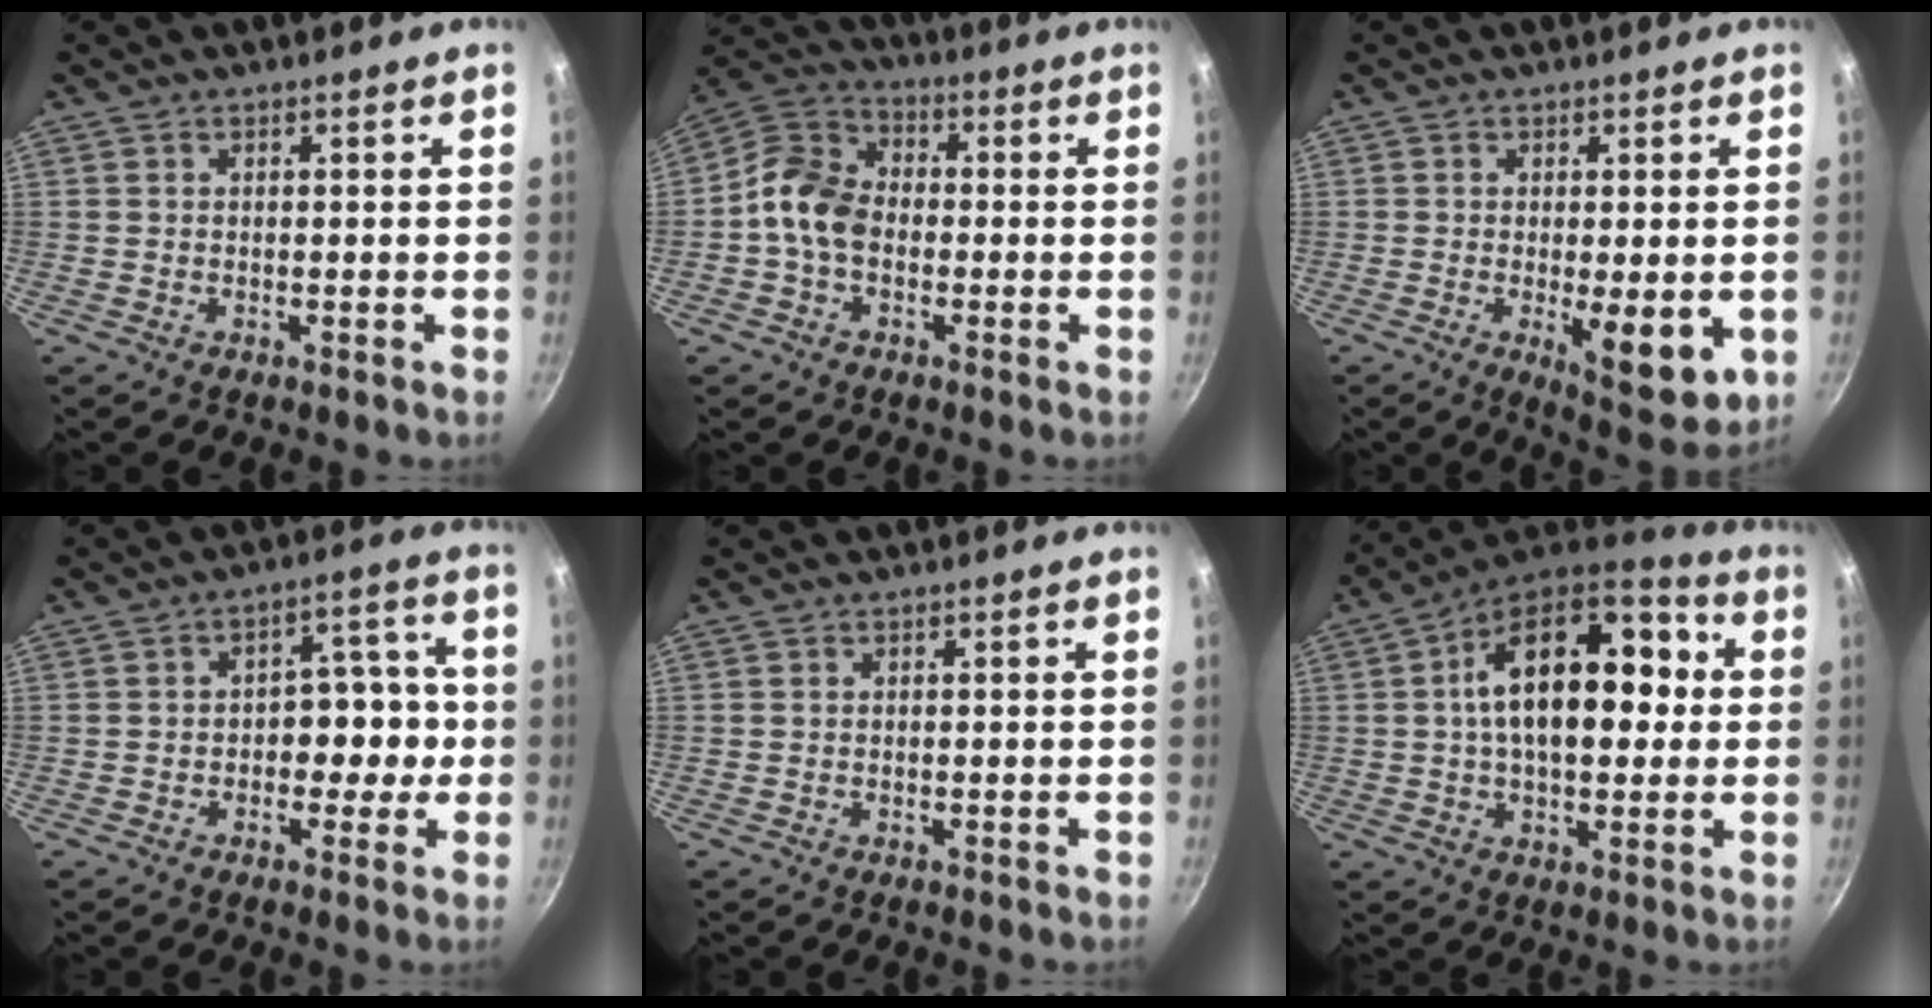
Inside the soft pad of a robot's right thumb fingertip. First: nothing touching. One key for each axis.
{"total": 10.4, "fx": -1.5, "fy": 7.7, "fz": 6.9, "tx": -0.122, "ty": 0.032, "tz": -0.044}
{"total": 9.4, "fx": -2.1, "fy": 3.2, "fz": 8.6, "tx": -0.111, "ty": -0.023, "tz": -0.024}
{"total": 8.9, "fx": -1.0, "fy": 5.8, "fz": 6.7, "tx": -0.047, "ty": 0.036, "tz": -0.021}
{"total": 0.0}
{"total": 21.4, "fx": 2.9, "fy": 11.7, "fz": 17.6, "tx": -0.249, "ty": 0.029, "tz": 0.033}